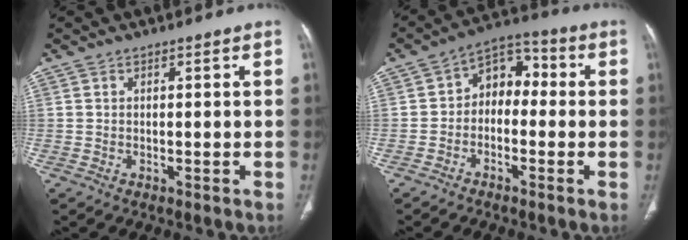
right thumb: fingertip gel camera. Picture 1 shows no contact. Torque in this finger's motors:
{"motor_torque": [0.12, 0.30, -0.09, -0.12, 0.02]}